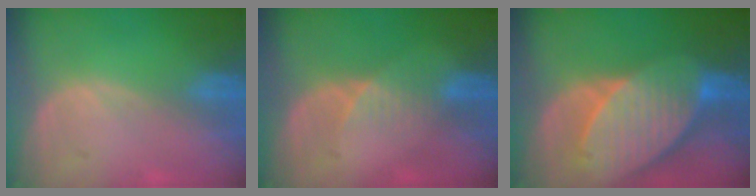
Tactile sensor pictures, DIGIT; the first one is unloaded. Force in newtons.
{"total": 3.0, "press": 2.6, "slide": 1.5}
{"total": 10.7, "press": 9.4, "slide": 5.1}